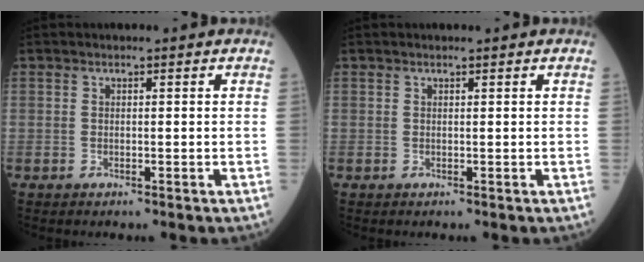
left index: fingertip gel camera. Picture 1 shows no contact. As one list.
[{"total": 0.9, "force": [0.8, 0.2, 0.4], "torque": [-0.009, 0.008, 0.013]}]